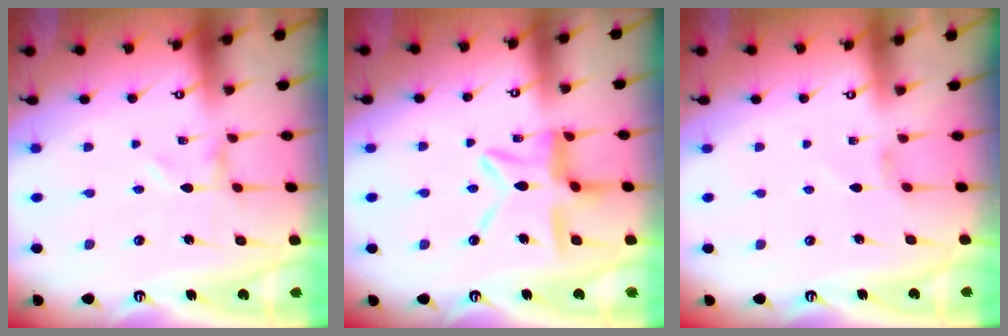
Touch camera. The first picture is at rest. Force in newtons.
{"total": 12.1, "press": 12.0, "slide": 1.2}
{"total": 1.2, "press": 1.1, "slide": 0.4}